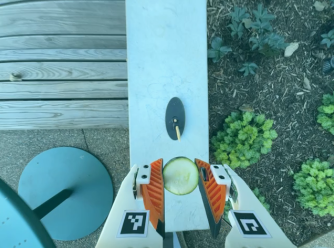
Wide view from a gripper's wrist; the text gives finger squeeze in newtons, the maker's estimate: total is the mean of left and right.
{"total": 13.2, "left": 13.8, "right": 12.5}